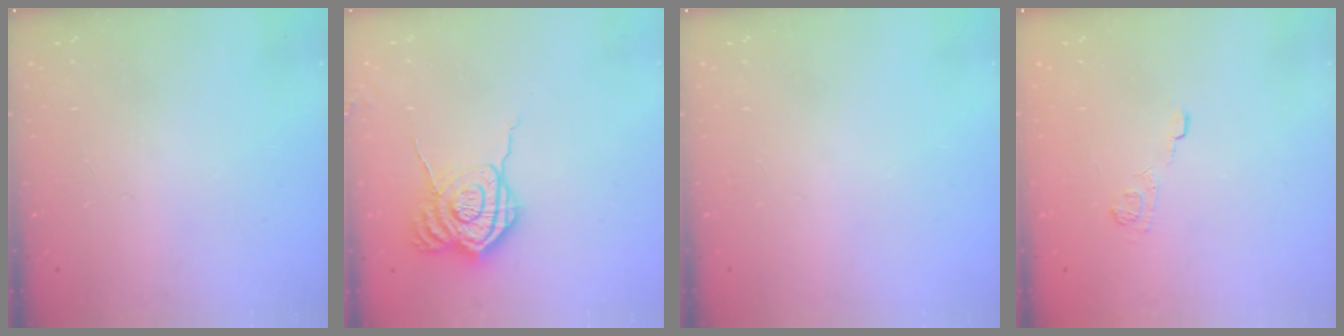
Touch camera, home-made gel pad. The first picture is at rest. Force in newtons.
{"total": 10.8, "press": 10.8, "slide": 0.9}
{"total": 0.0}
{"total": 8.5, "press": 8.4, "slide": 1.5}